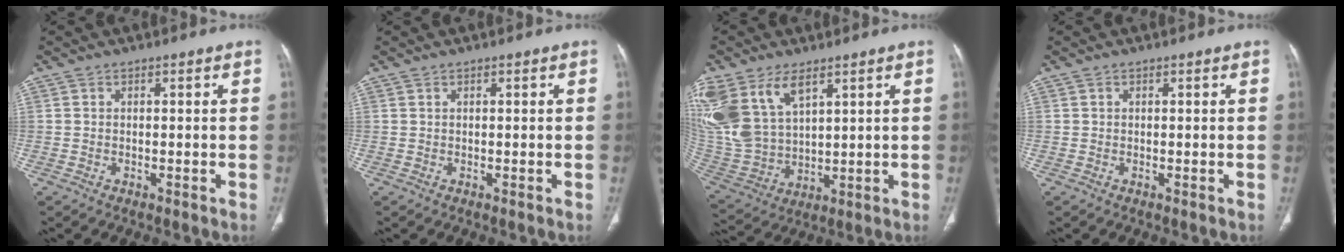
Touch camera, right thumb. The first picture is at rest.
{"total": 0.0}
{"total": 18.5, "force": [9.0, 10.8, 12.0], "torque": [-0.273, -0.015, 0.194]}
{"total": 0.0}